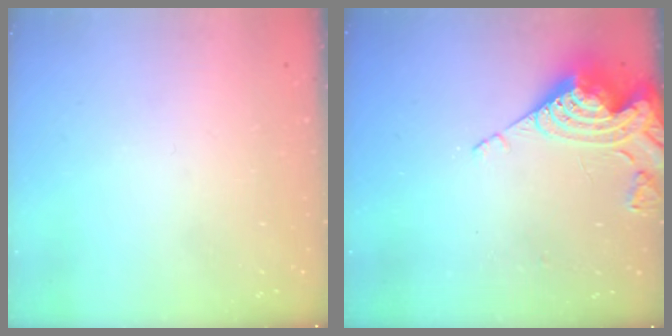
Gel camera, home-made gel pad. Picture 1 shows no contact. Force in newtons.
{"total": 13.3, "press": 13.3, "slide": 1.1}